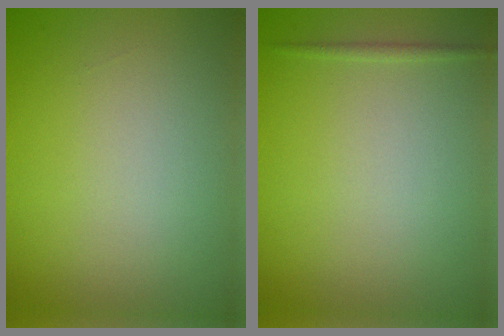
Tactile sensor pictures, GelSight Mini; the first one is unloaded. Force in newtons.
{"total": 0.5, "press": 0.5, "slide": 0.1}